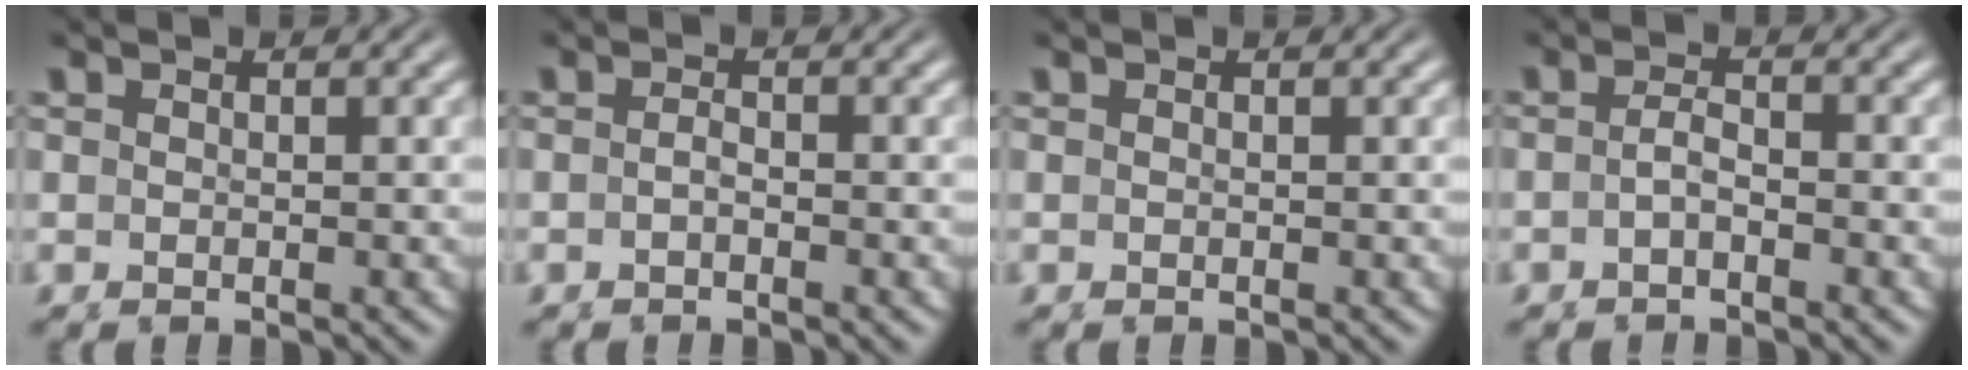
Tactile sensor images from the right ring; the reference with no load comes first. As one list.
[{"total": 1.1, "force": [-0.6, 0.4, 0.8], "torque": [-0.014, 0.004, -0.015]}, {"total": 0.0}, {"total": 1.4, "force": [-0.9, 0.1, 1.1], "torque": [-0.023, -0.004, -0.017]}]